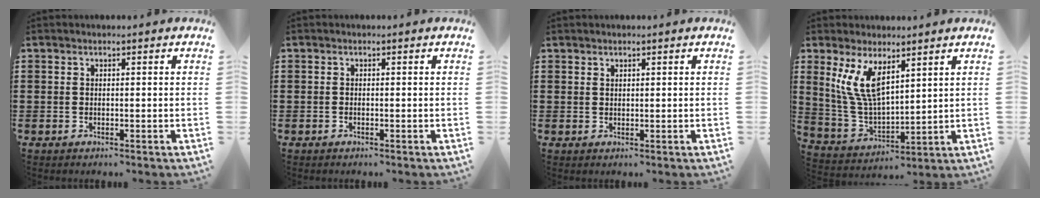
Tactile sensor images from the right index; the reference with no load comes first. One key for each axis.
{"total": 0.0}
{"total": 0.9, "fx": 0.8, "fy": 0.3, "fz": 0.0, "tx": -0.002, "ty": 0.001, "tz": 0.016}
{"total": 8.9, "fx": 4.6, "fy": 3.8, "fz": 6.6, "tx": -0.163, "ty": -0.013, "tz": 0.081}